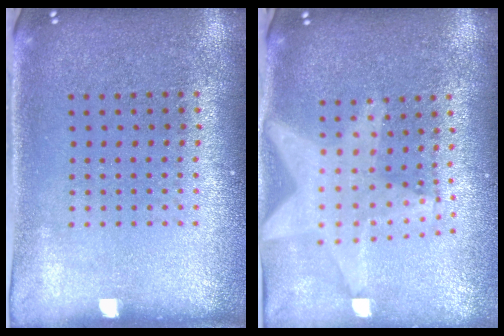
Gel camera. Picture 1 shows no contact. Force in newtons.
{"total": 2.2, "press": 1.8, "slide": 1.2}